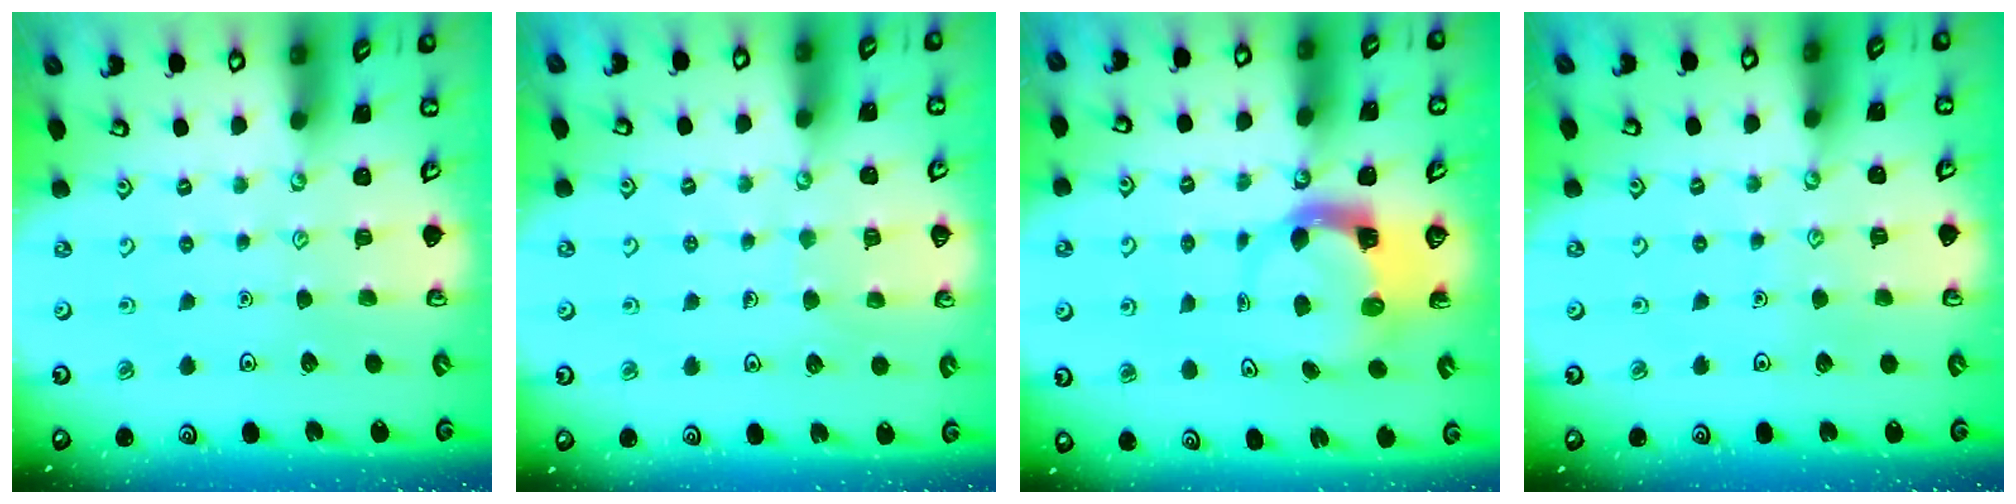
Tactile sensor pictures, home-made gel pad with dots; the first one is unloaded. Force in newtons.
{"total": 4.6, "press": 4.6, "slide": 0.4}
{"total": 4.0, "press": 3.9, "slide": 0.6}
{"total": 3.8, "press": 3.8, "slide": 0.3}